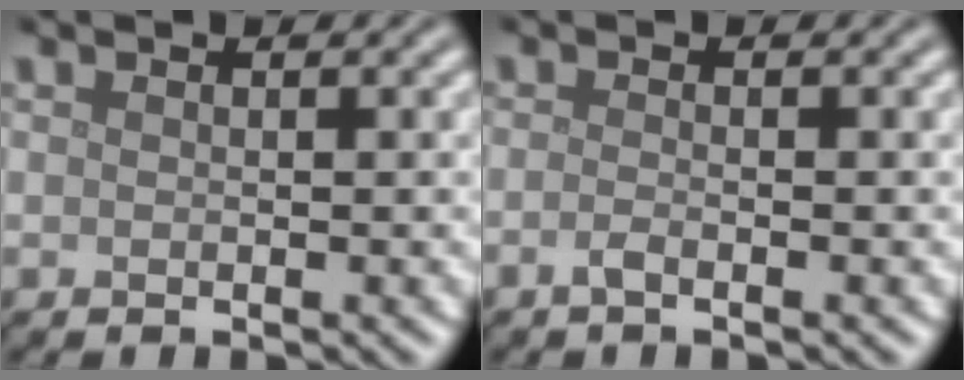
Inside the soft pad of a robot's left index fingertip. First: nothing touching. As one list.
[{"total": 1.1, "force": [-0.6, 0.3, 0.8], "torque": [-0.017, 0.000, -0.015]}]